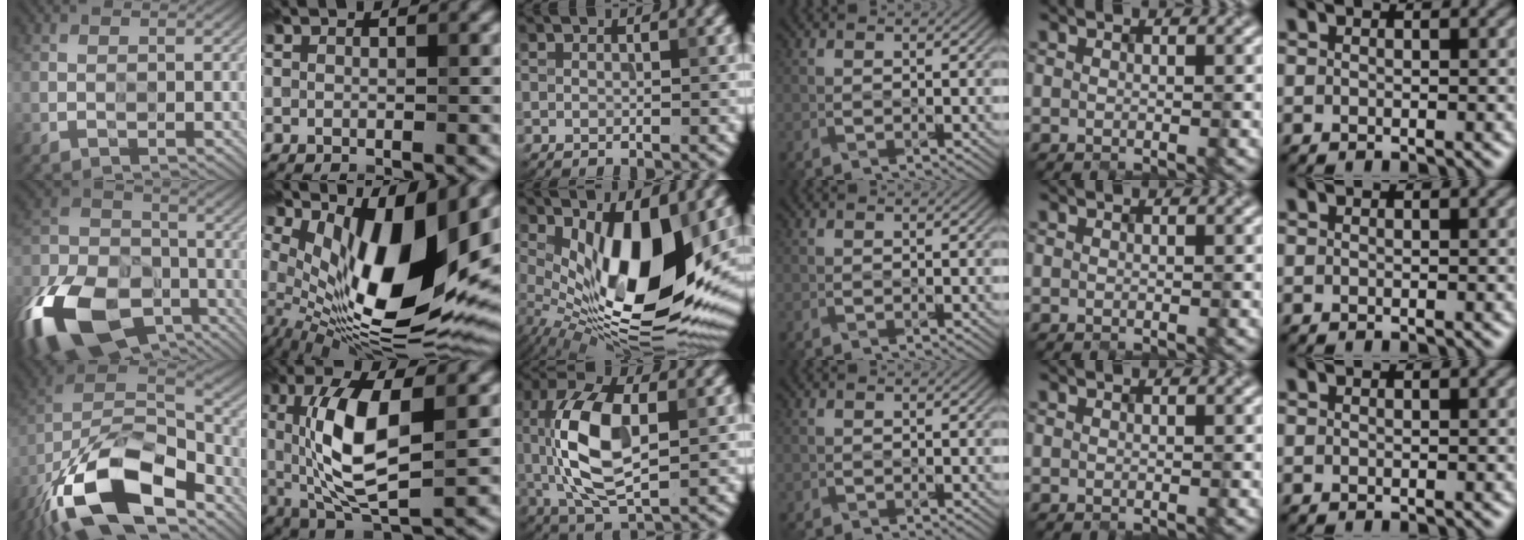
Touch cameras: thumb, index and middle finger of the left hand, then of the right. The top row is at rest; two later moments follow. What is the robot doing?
{"motion": "insert", "object": "pen cap and body"}